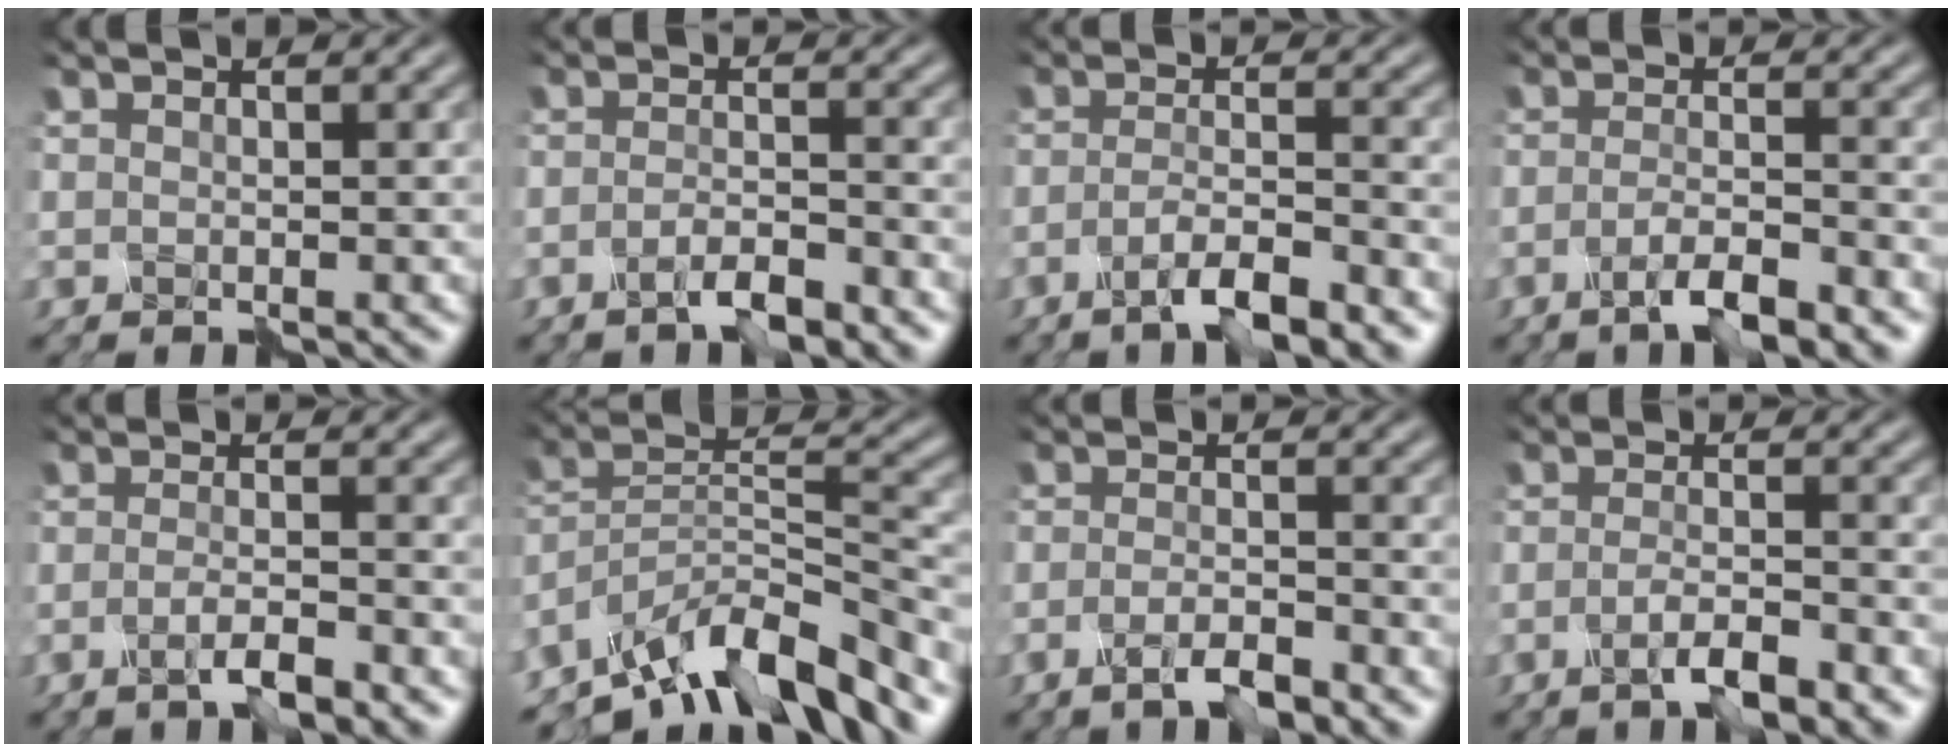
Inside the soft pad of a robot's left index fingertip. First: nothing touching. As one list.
[{"total": 3.0, "force": [-2.0, 0.6, 2.1], "torque": [-0.040, 0.003, -0.041]}, {"total": 4.5, "force": [-2.8, 0.9, 3.4], "torque": [-0.060, 0.002, -0.056]}, {"total": 4.0, "force": [-2.5, 0.8, 3.1], "torque": [-0.056, 0.001, -0.051]}, {"total": 3.2, "force": [-1.7, 0.7, 2.6], "torque": [-0.046, 0.000, -0.037]}, {"total": 11.0, "force": [-8.6, 3.1, 6.1], "torque": [-0.096, 0.014, -0.164]}, {"total": 3.1, "force": [-2.0, 0.7, 2.3], "torque": [-0.045, -0.001, -0.042]}, {"total": 3.7, "force": [-2.1, 0.8, 3.0], "torque": [-0.054, 0.001, -0.044]}]